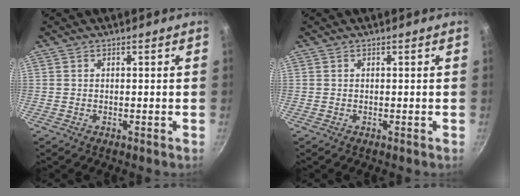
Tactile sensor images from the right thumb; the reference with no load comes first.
{"total": 0.0}